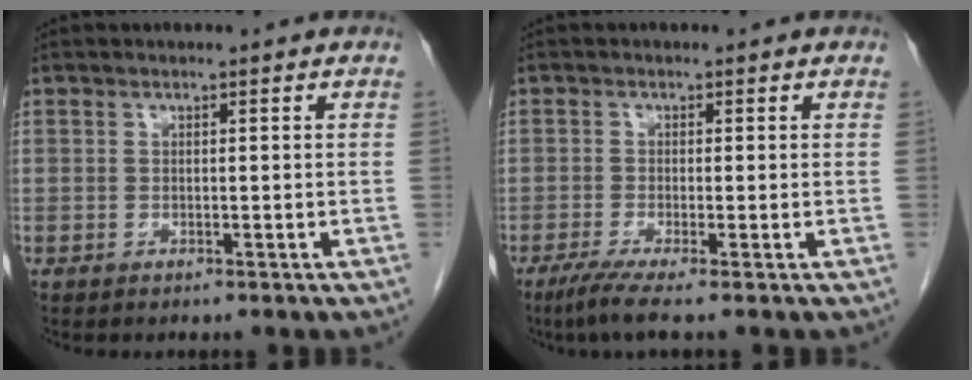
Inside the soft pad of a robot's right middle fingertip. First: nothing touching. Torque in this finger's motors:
{"motor_torque": [0.81, -0.43, 0.00, 0.04]}